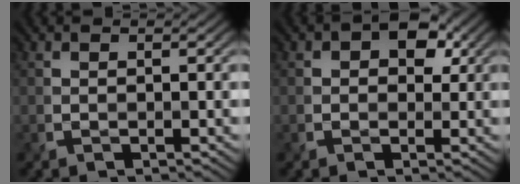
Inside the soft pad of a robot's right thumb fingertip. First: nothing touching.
{"total": 4.2, "force": [1.1, 3.1, 2.5], "torque": [-0.031, -0.001, 0.009]}